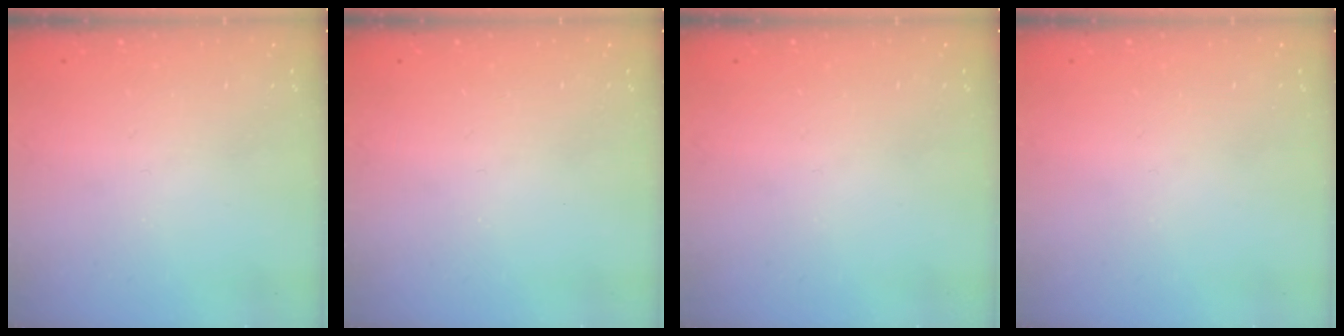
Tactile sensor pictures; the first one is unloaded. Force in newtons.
{"total": 0.0}
{"total": 0.0}
{"total": 0.0}